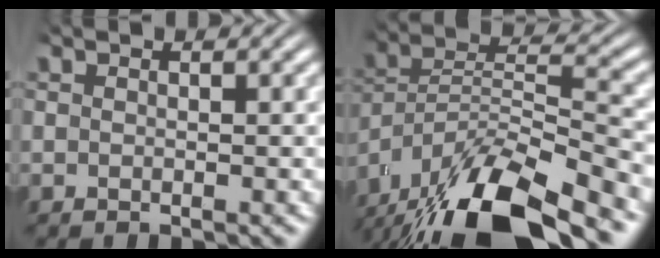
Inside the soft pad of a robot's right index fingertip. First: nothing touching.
{"total": 11.6, "force": [-5.1, 6.9, 7.8], "torque": [-0.140, -0.025, -0.074]}